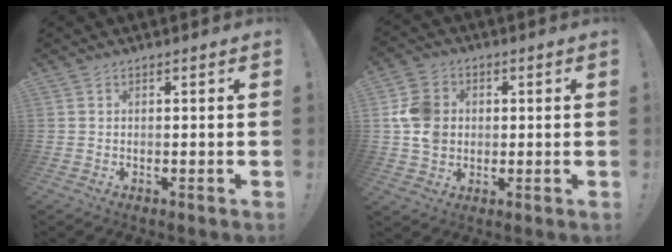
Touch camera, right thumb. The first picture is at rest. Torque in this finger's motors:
{"motor_torque": [1.15, 1.03, 0.88, -0.09, 0.16]}